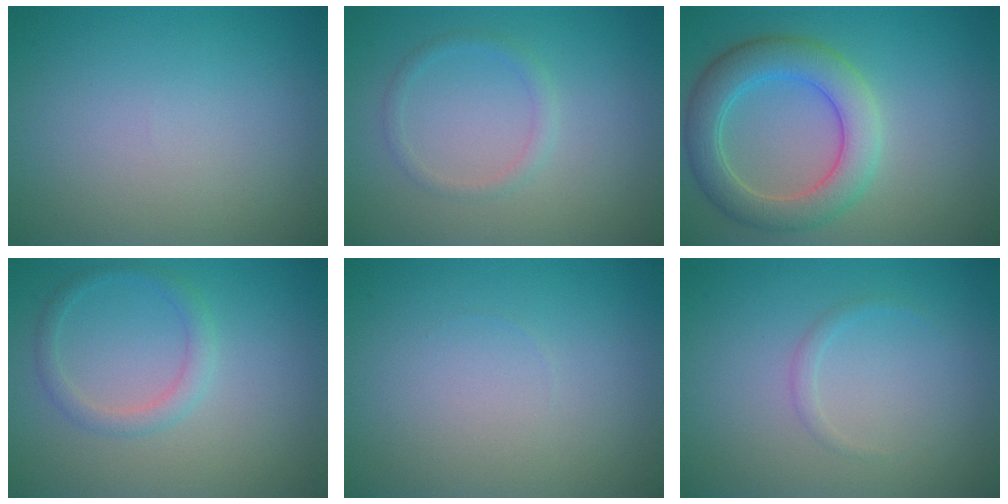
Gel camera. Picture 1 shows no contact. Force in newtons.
{"total": 1.3, "press": 1.3, "slide": 0.1}
{"total": 5.7, "press": 5.6, "slide": 0.5}
{"total": 1.9, "press": 1.9, "slide": 0.1}
{"total": 0.0}
{"total": 0.8, "press": 0.8, "slide": 0.1}